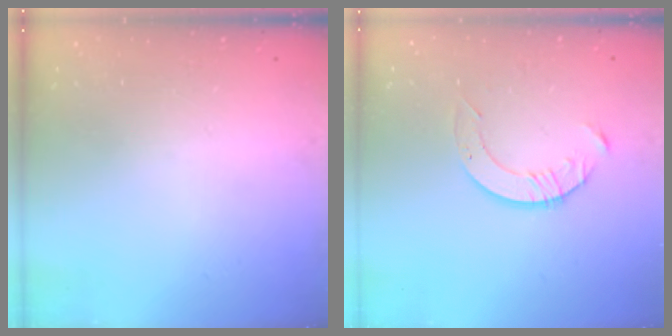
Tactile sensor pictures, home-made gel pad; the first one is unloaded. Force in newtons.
{"total": 4.7, "press": 4.6, "slide": 0.6}